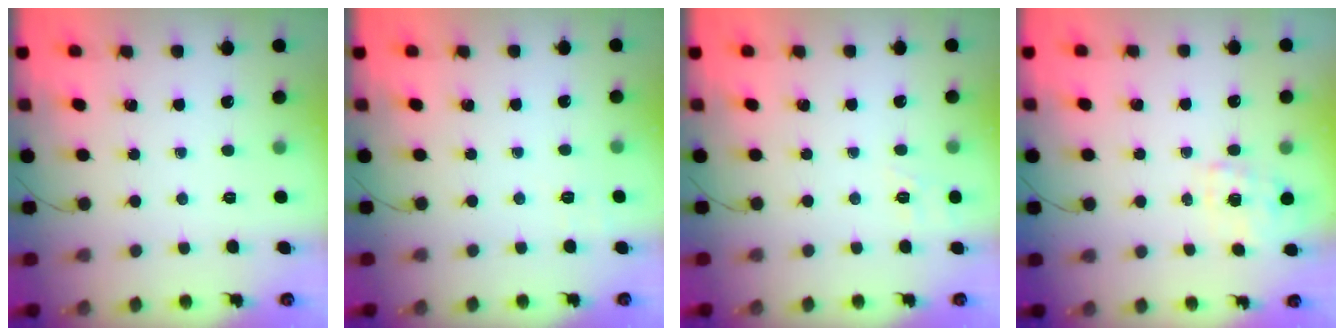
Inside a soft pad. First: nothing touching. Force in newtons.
{"total": 1.6, "press": 0.1, "slide": 1.6}
{"total": 7.3, "press": 7.1, "slide": 1.5}
{"total": 3.3, "press": 3.2, "slide": 0.7}